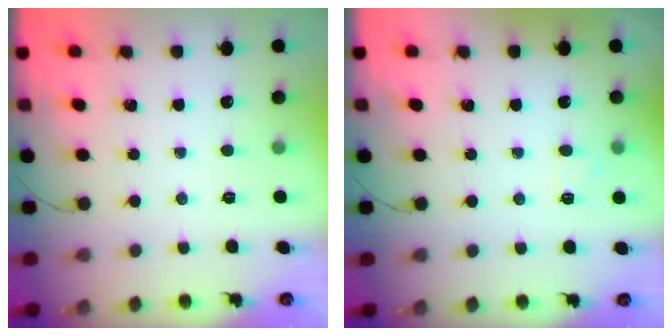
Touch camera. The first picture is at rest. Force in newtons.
{"total": 4.5, "press": 4.3, "slide": 1.3}